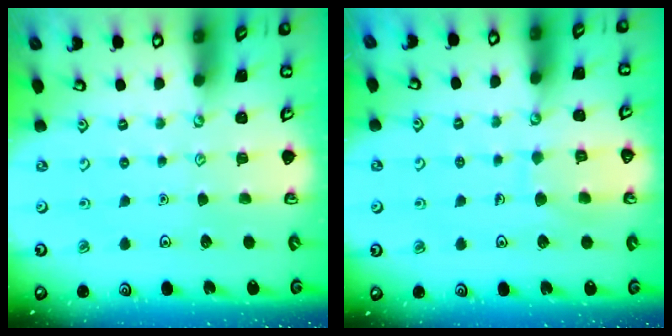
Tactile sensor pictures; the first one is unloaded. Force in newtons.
{"total": 7.8, "press": 7.7, "slide": 0.6}